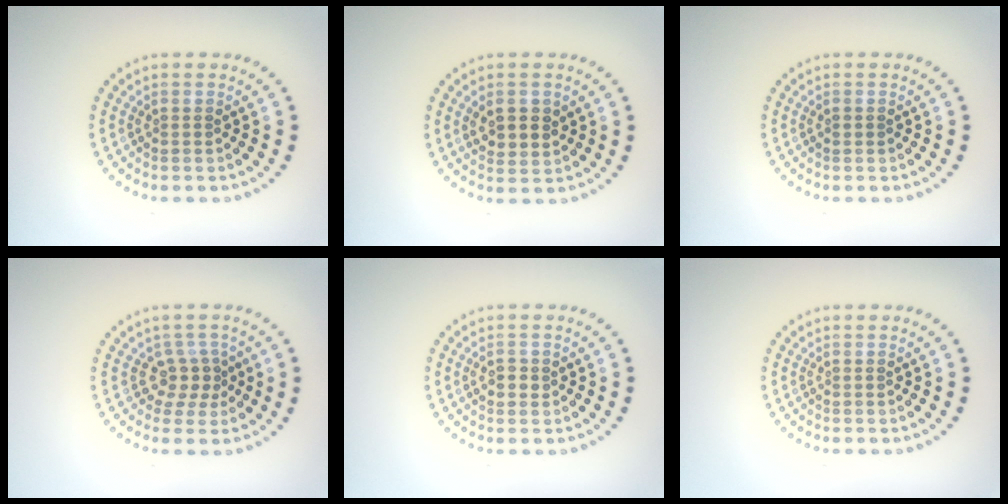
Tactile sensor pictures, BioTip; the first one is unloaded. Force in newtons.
{"total": 2.8, "press": 2.6, "slide": 0.8}
{"total": 0.5, "press": 0.5, "slide": 0.1}
{"total": 2.4, "press": 1.7, "slide": 1.7}
{"total": 1.4, "press": 1.3, "slide": 0.2}
{"total": 0.0}